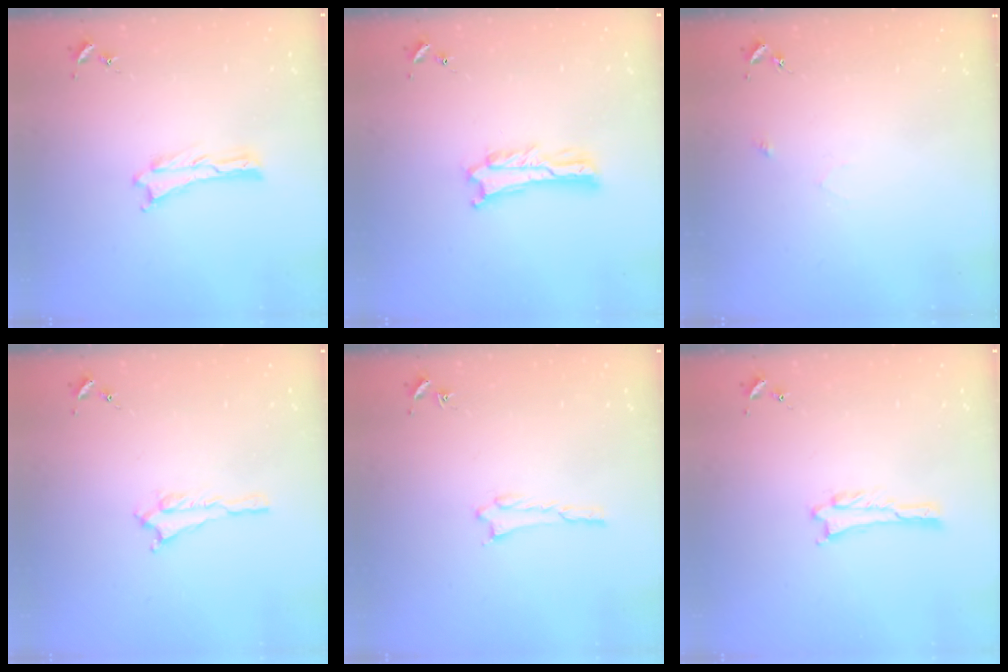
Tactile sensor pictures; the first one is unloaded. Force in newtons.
{"total": 2.0, "press": 2.0, "slide": 0.3}
{"total": 2.5, "press": 2.5, "slide": 0.2}
{"total": 1.4, "press": 1.4, "slide": 0.2}
{"total": 1.4, "press": 1.4, "slide": 0.2}
{"total": 1.0, "press": 1.0, "slide": 0.1}